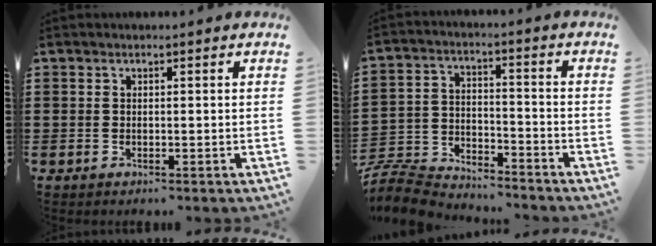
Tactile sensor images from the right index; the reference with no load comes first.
{"total": 7.9, "force": [-7.6, 1.7, 1.1], "torque": [-0.042, 0.008, -0.157]}